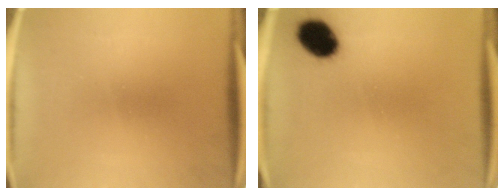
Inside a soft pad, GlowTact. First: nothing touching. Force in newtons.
{"total": 8.7}